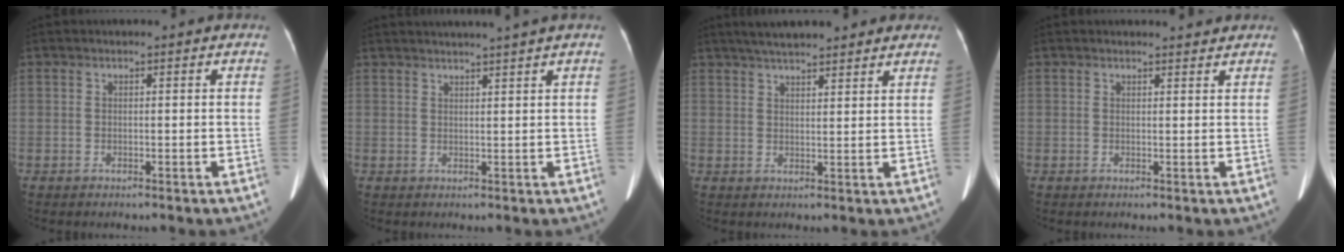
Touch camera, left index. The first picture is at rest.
{"total": 6.6, "force": [5.9, -1.4, 2.8], "torque": [-0.032, 0.015, 0.070]}
{"total": 12.1, "force": [10.3, 2.2, 6.1], "torque": [-0.084, 0.035, 0.140]}
{"total": 2.3, "force": [2.3, 0.2, 0.3], "torque": [-0.008, -0.002, 0.024]}